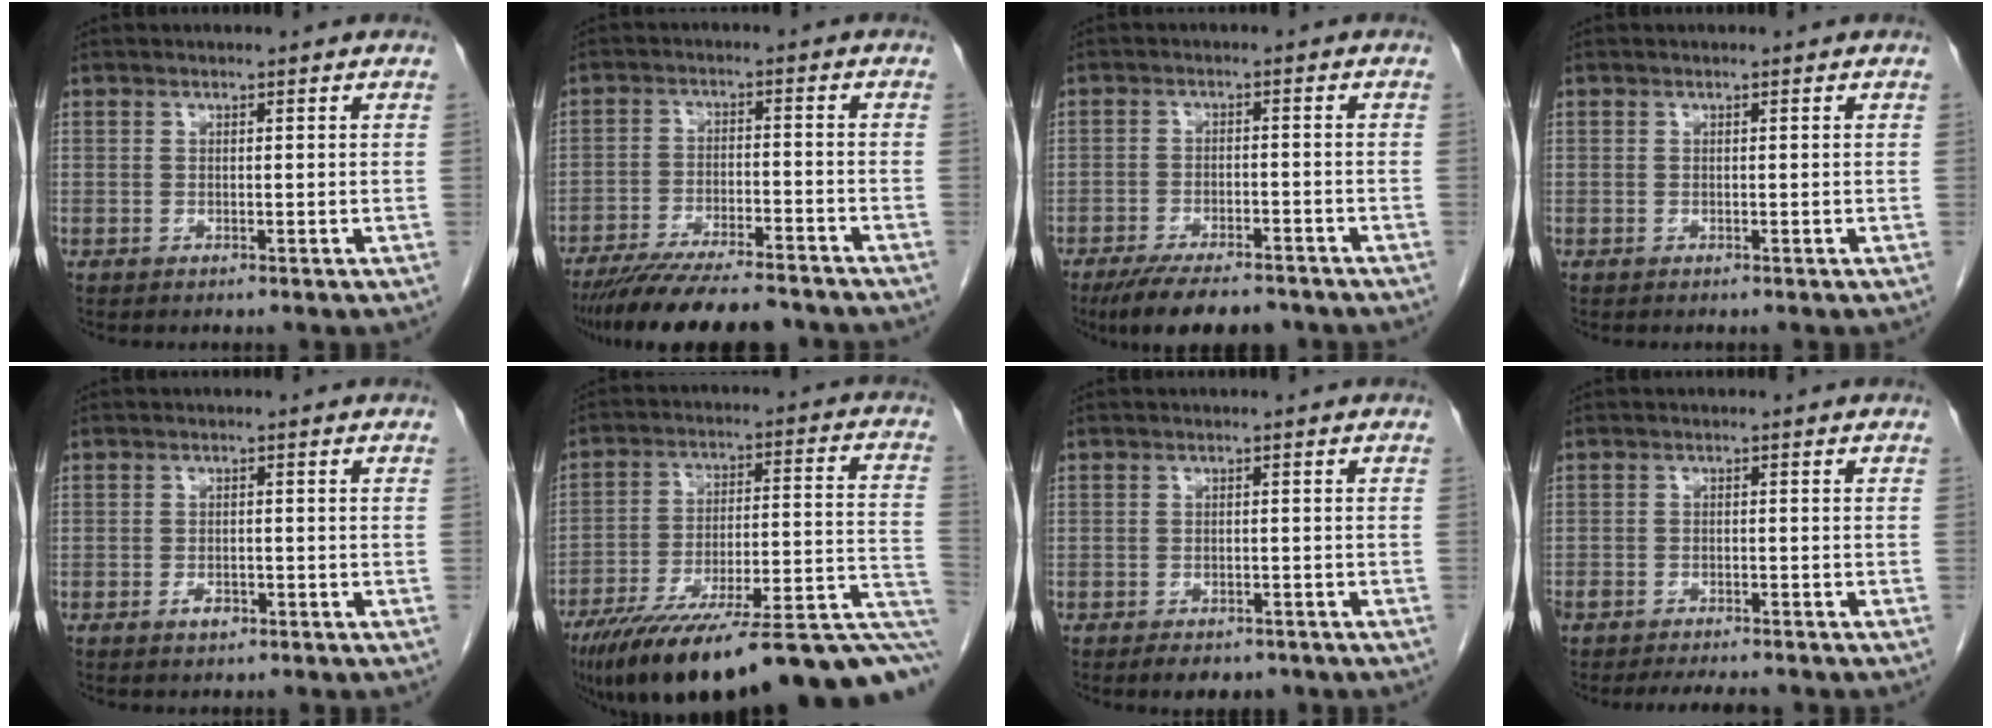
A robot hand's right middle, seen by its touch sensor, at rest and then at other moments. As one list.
[{"total": 16.1, "force": [-14.1, 2.2, 7.4], "torque": [-0.131, -0.020, -0.211]}, {"total": 10.7, "force": [-8.8, 2.9, 5.4], "torque": [-0.084, -0.012, -0.133]}, {"total": 0.0}, {"total": 1.7, "force": [-1.0, 0.8, 1.1], "torque": [-0.023, 0.000, -0.013]}, {"total": 29.8, "force": [-19.0, 5.5, 22.3], "torque": [-0.261, -0.003, -0.282]}, {"total": 4.4, "force": [-3.4, 2.2, 1.8], "torque": [-0.023, -0.003, -0.041]}, {"total": 6.8, "force": [-6.0, 1.8, 2.7], "torque": [-0.039, -0.003, -0.086]}]